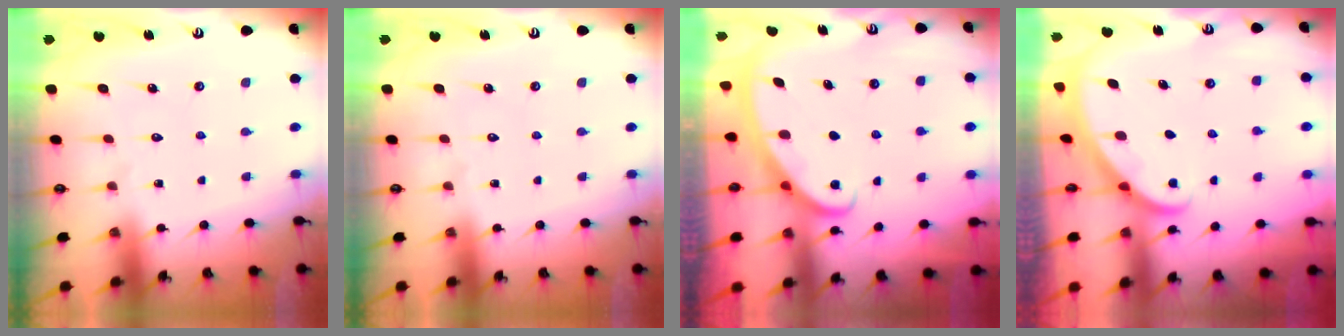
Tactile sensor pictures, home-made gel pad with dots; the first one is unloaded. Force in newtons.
{"total": 0.0}
{"total": 2.7, "press": 2.7, "slide": 0.4}
{"total": 2.0, "press": 2.0, "slide": 0.1}